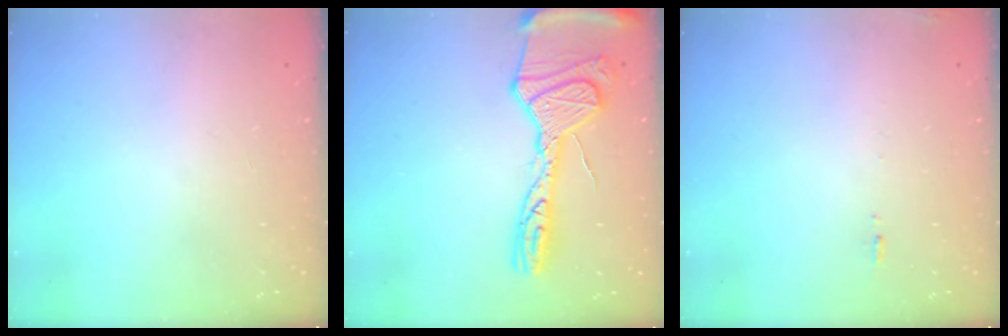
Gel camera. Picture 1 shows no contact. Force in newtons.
{"total": 20.3, "press": 20.2, "slide": 1.9}
{"total": 6.6, "press": 6.3, "slide": 1.9}